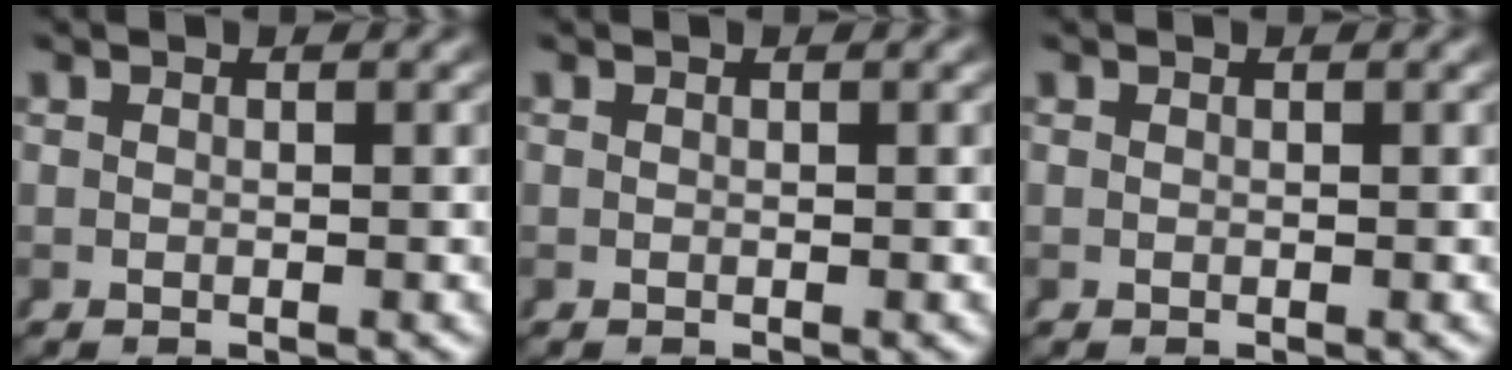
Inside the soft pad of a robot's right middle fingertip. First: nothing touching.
{"total": 0.0}
{"total": 0.0}